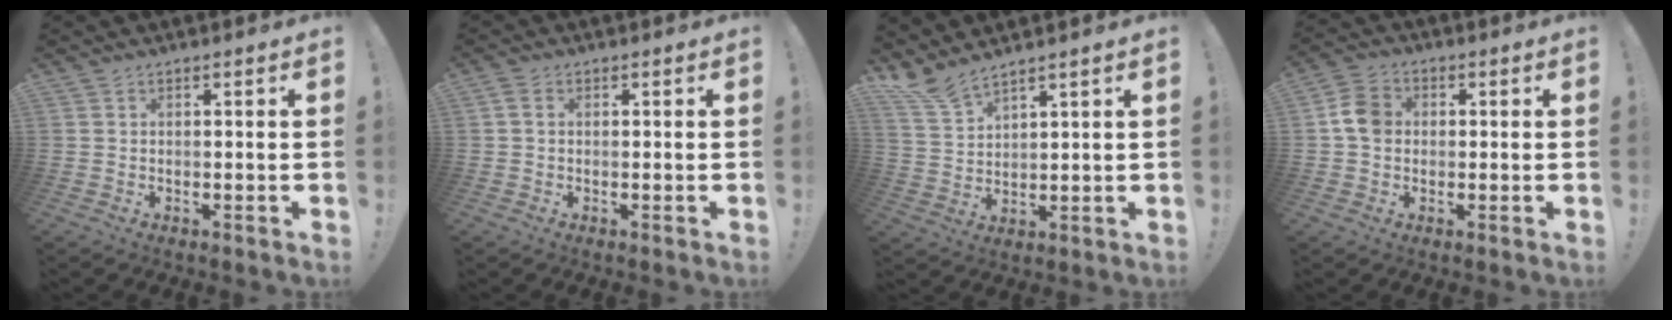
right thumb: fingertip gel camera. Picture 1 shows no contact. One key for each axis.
{"total": 1.8, "fx": 0.4, "fy": 1.4, "fz": 1.1, "tx": -0.018, "ty": 0.005, "tz": 0.006}
{"total": 7.3, "fx": 6.6, "fy": 1.2, "fz": 2.9, "tx": -0.060, "ty": -0.042, "tz": 0.125}
{"total": 7.4, "fx": 0.3, "fy": 6.1, "fz": 4.1, "tx": -0.066, "ty": 0.017, "tz": 0.009}